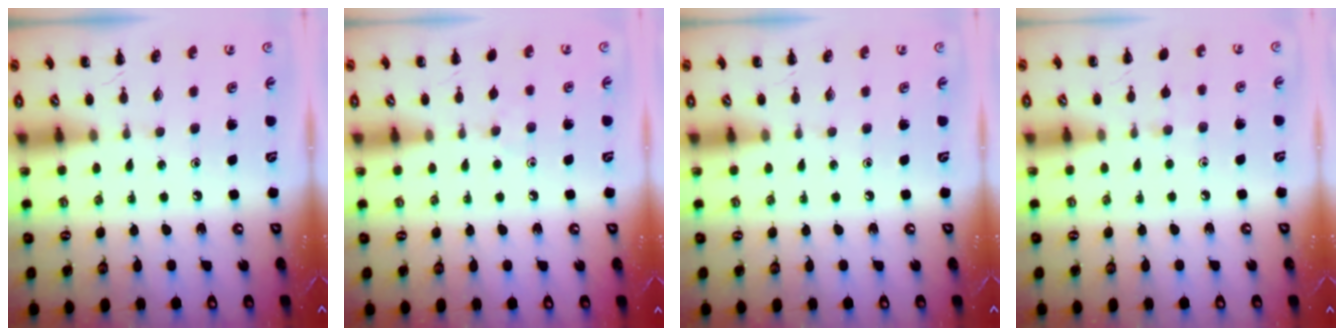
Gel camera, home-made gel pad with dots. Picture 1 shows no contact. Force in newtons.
{"total": 3.8, "press": 3.6, "slide": 1.4}
{"total": 0.0}
{"total": 4.4, "press": 4.0, "slide": 1.8}